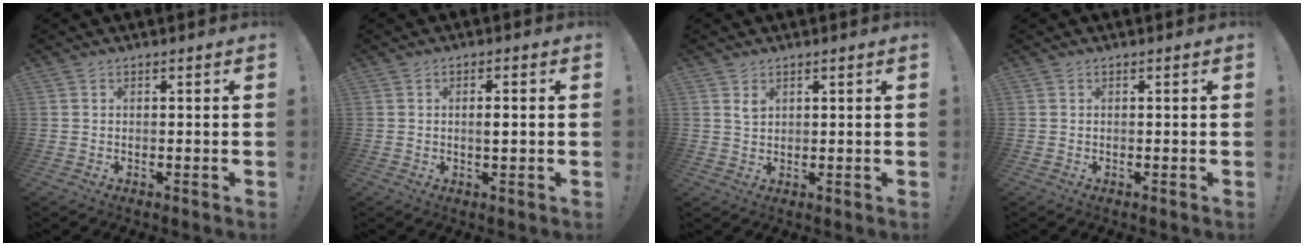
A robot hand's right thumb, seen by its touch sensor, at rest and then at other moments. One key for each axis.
{"total": 2.5, "fx": 0.0, "fy": 0.6, "fz": 2.4, "tx": -0.029, "ty": -0.003, "tz": -0.006}
{"total": 2.5, "fx": 1.8, "fy": 1.4, "fz": 1.0, "tx": -0.007, "ty": -0.013, "tz": 0.031}
{"total": 0.0}